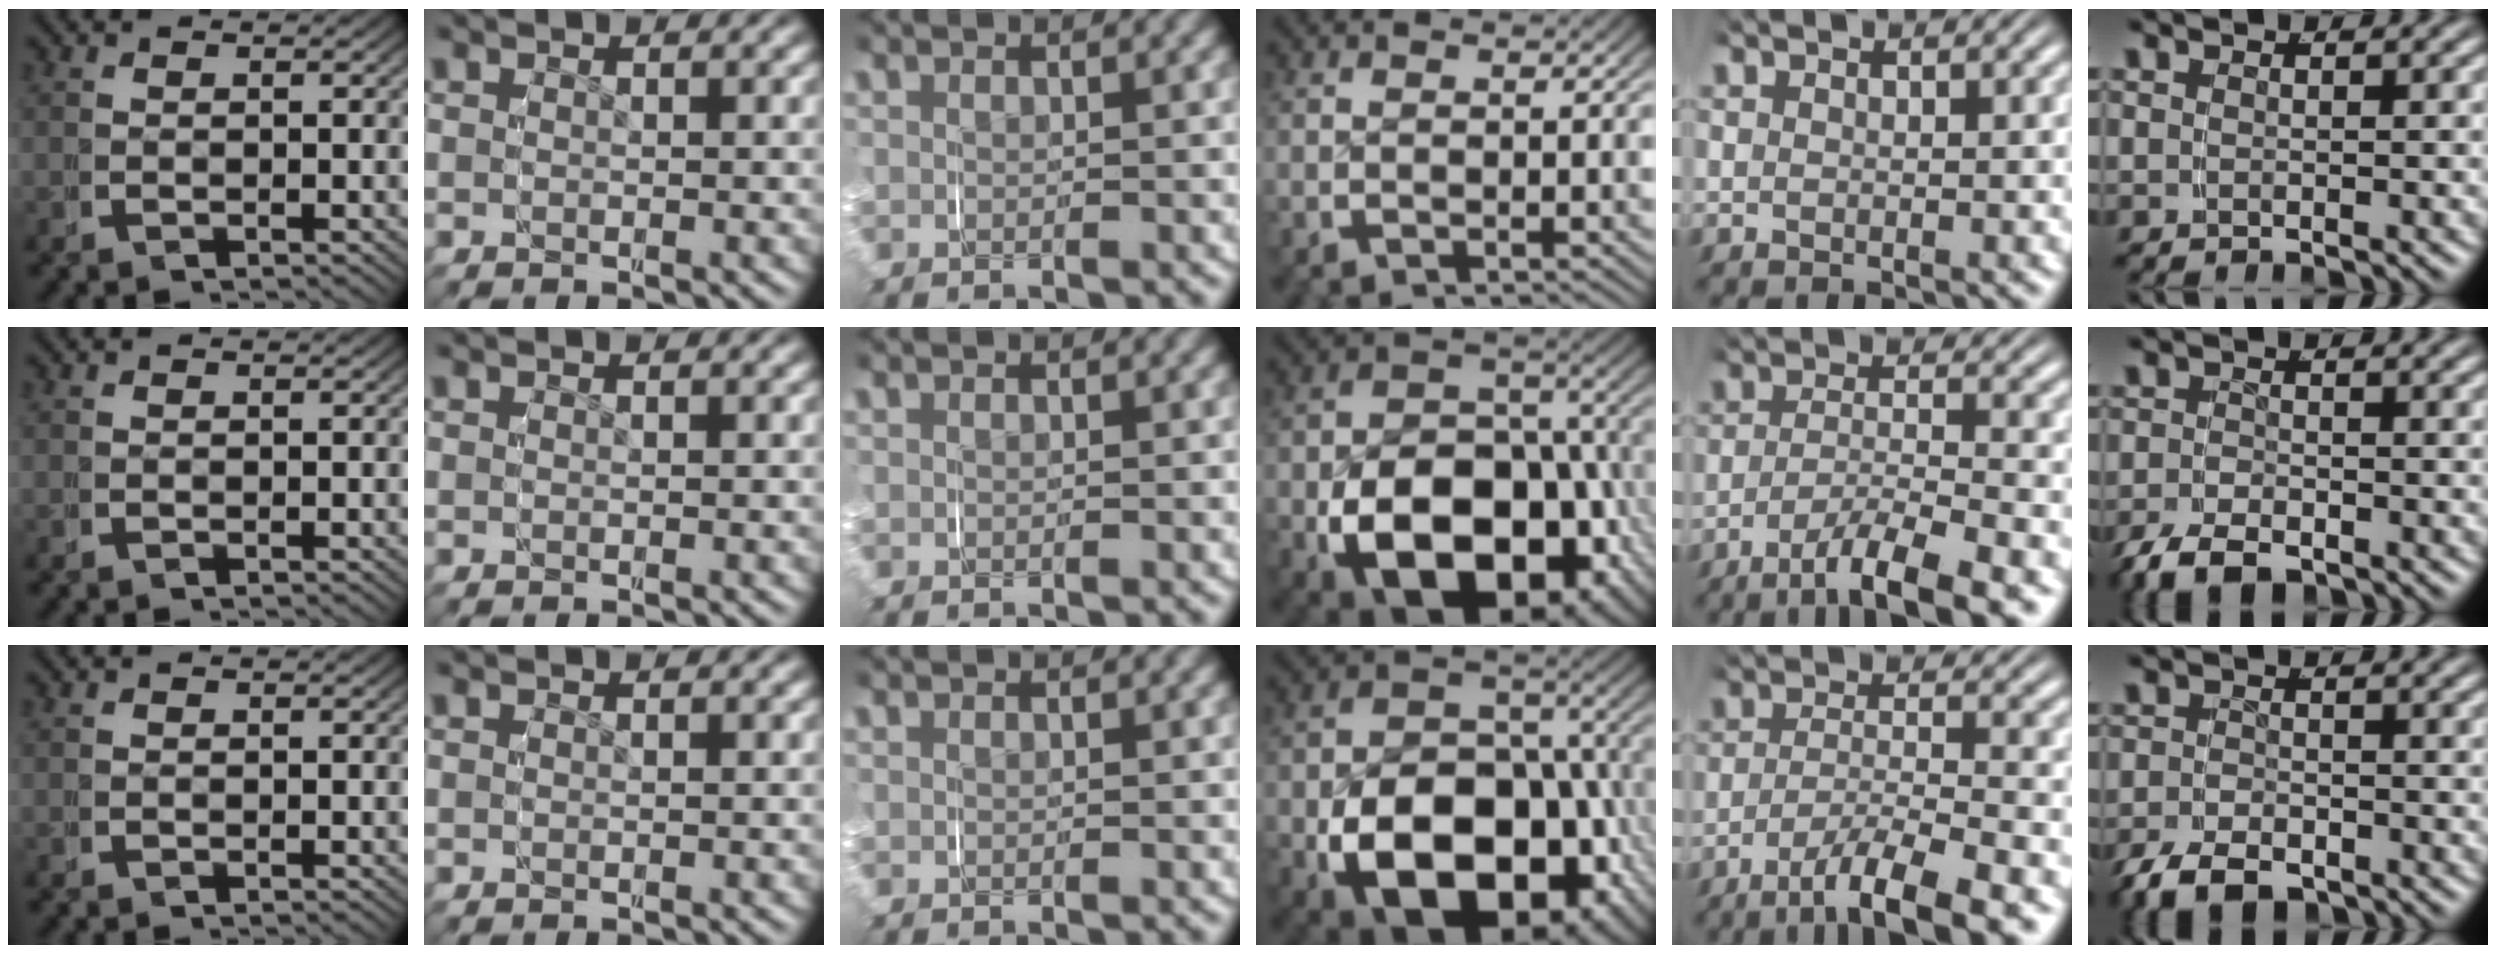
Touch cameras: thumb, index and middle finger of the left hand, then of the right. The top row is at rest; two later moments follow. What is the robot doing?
{"motion": "grasp_and_lifting", "object": "paper plate"}